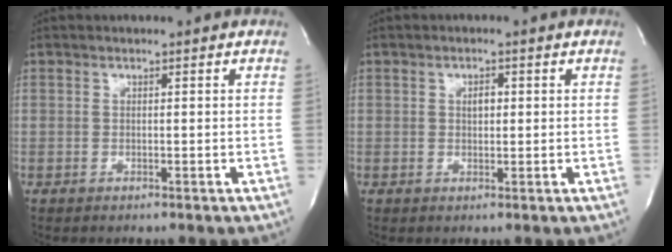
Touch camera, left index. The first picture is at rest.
{"total": 1.7, "force": [0.4, 0.9, 1.4], "torque": [-0.023, 0.001, 0.007]}